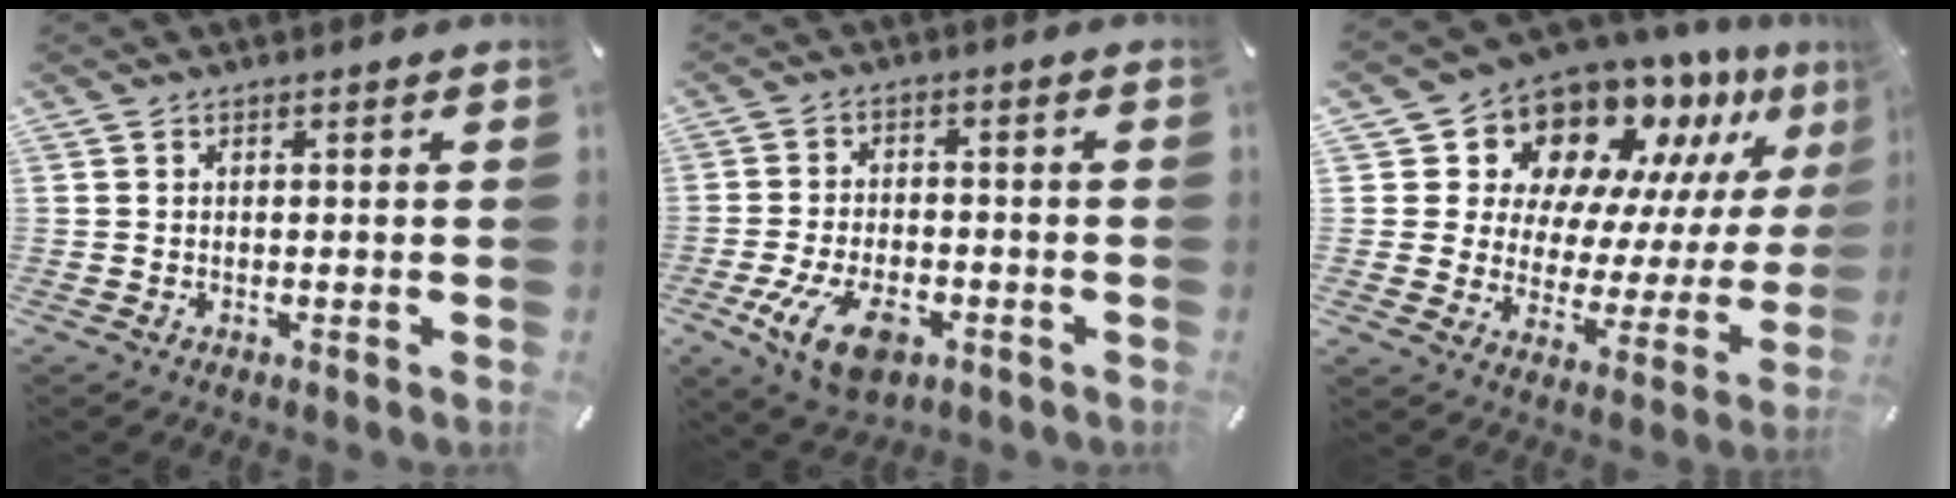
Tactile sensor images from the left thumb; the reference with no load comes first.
{"total": 11.0, "force": [-4.7, 6.3, 7.7], "torque": [-0.157, 0.007, -0.084]}
{"total": 13.8, "force": [11.3, 7.3, 3.1], "torque": [-0.062, -0.118, 0.193]}